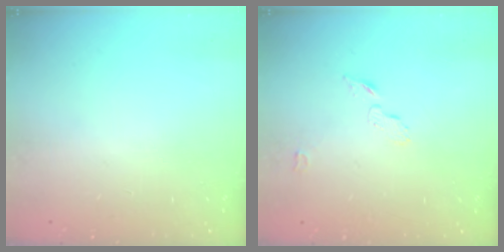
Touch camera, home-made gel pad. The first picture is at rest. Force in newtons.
{"total": 4.0, "press": 4.0, "slide": 0.5}